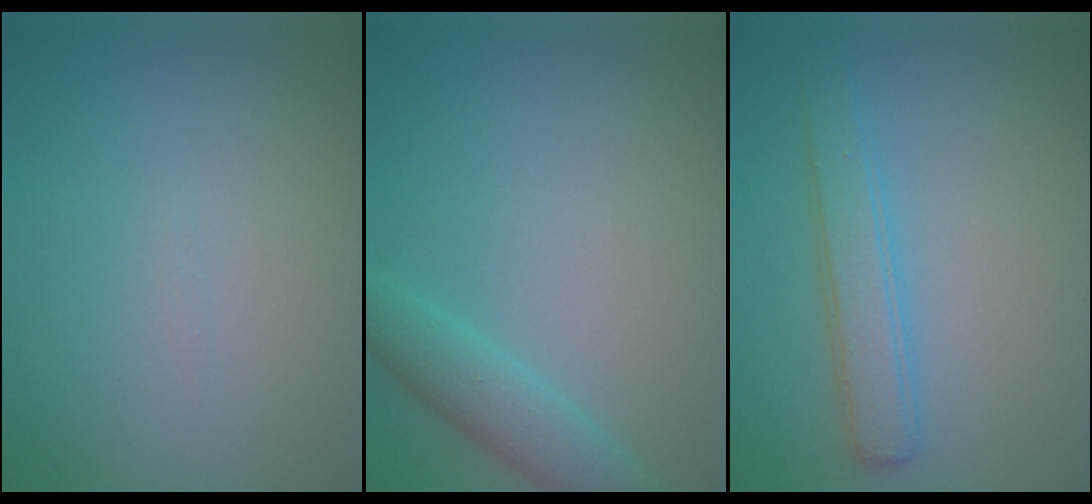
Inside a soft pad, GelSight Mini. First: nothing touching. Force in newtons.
{"total": 3.2, "press": 3.2, "slide": 0.1}
{"total": 3.1, "press": 3.1, "slide": 0.1}